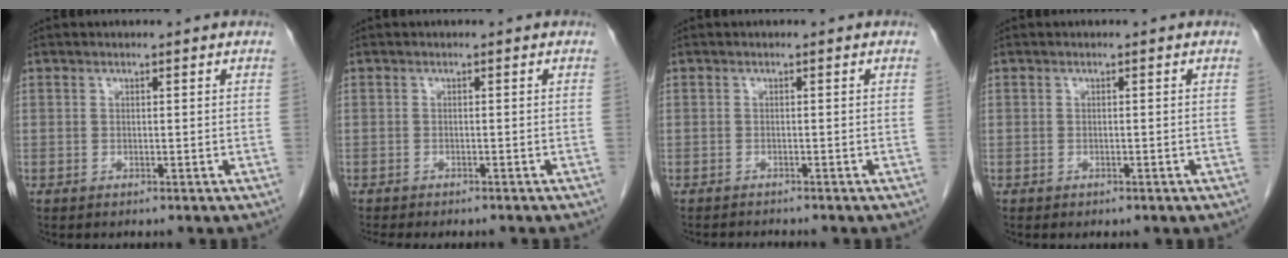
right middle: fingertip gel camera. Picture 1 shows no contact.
{"total": 5.4, "force": [-4.7, 1.2, 2.2], "torque": [-0.024, -0.006, -0.066]}
{"total": 1.8, "force": [-1.8, -0.1, 0.2], "torque": [-0.004, -0.006, -0.027]}
{"total": 3.3, "force": [-1.7, 2.6, 1.1], "torque": [-0.011, 0.007, -0.011]}